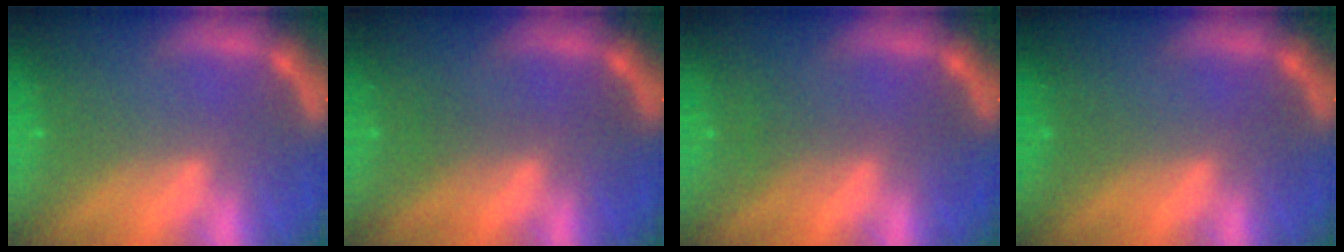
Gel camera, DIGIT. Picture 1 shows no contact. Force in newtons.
{"total": 1.0}
{"total": 1.5}
{"total": 0.0}